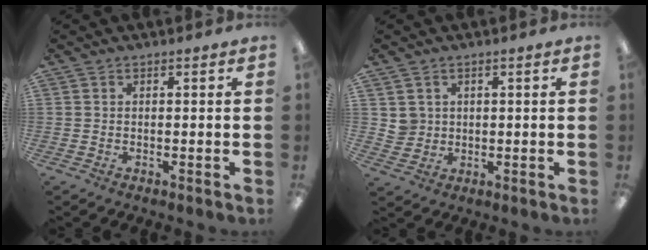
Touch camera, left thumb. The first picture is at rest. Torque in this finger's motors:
{"motor_torque": [-0.03, -0.01, 0.00, -0.01, 0.00]}